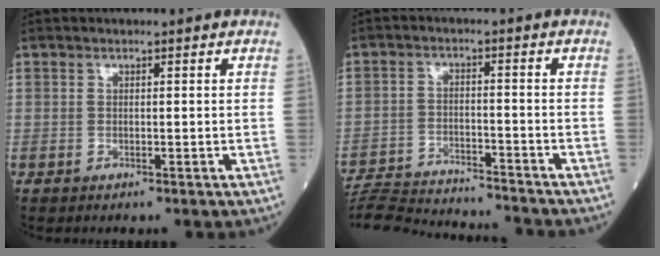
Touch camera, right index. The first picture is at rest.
{"total": 16.1, "force": [-15.5, 0.7, 4.3], "torque": [-0.079, -0.008, -0.236]}